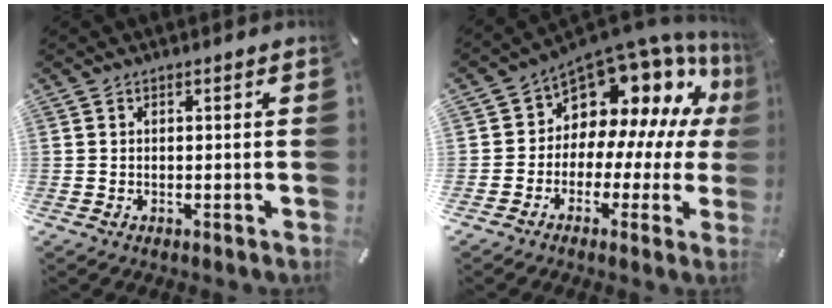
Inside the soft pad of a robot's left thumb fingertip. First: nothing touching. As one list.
[{"total": 12.0, "force": [7.3, 8.0, 5.2], "torque": [-0.086, -0.083, 0.125]}]